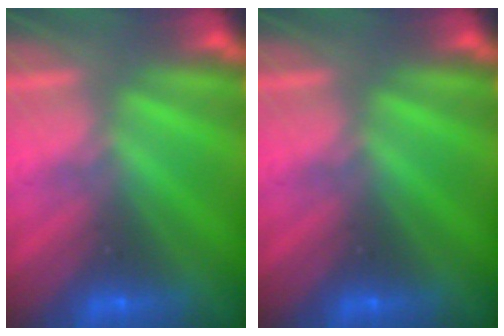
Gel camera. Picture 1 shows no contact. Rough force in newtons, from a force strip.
{"total": 0.0}